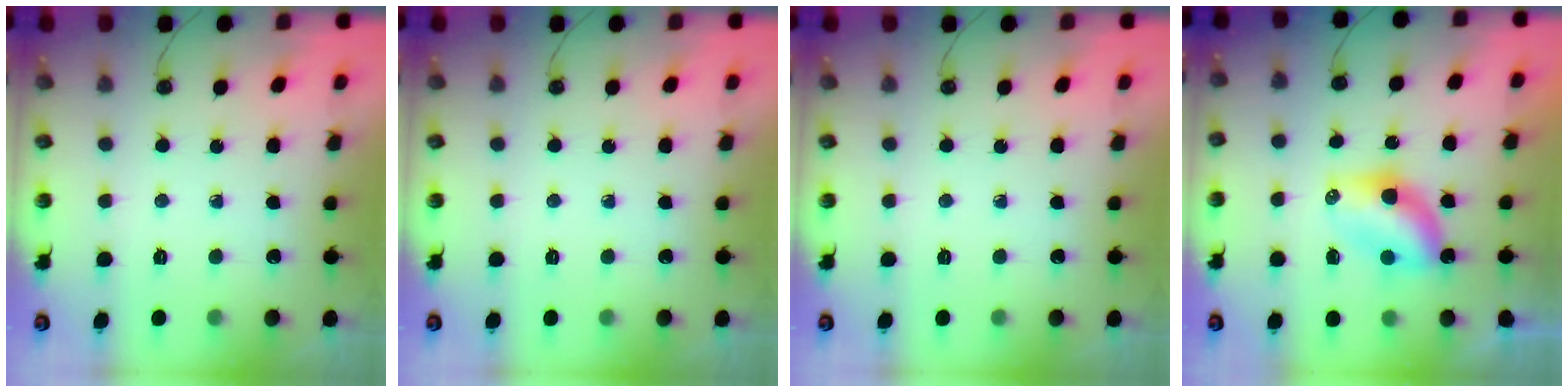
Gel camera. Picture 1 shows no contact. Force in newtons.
{"total": 0.0}
{"total": 0.0}
{"total": 6.5, "press": 6.5, "slide": 0.1}